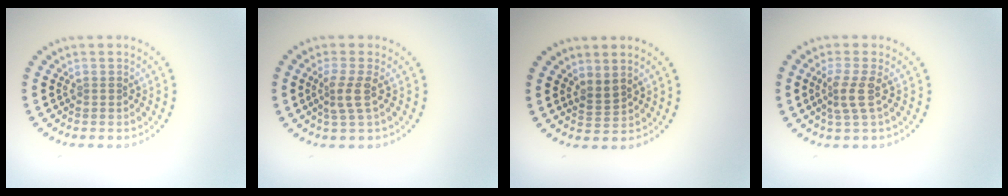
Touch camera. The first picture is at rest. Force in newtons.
{"total": 2.3, "press": 1.7, "slide": 1.6}
{"total": 1.7, "press": 1.2, "slide": 1.2}
{"total": 2.4, "press": 1.7, "slide": 1.7}